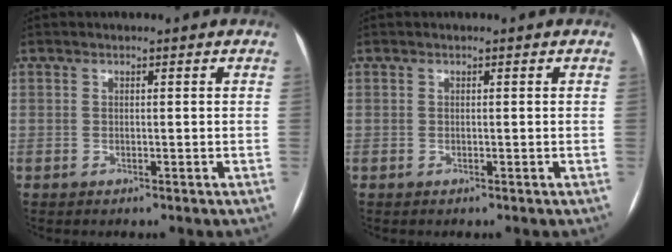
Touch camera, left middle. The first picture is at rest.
{"total": 0.0}